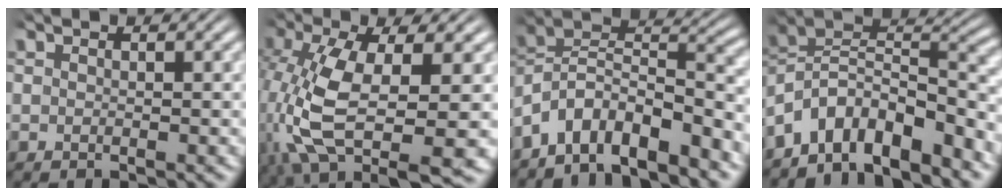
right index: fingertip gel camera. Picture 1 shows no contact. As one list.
[{"total": 9.6, "force": [-3.1, 4.8, 7.8], "torque": [-0.198, -0.052, -0.021]}, {"total": 11.5, "force": [-3.7, 8.8, 6.5], "torque": [-0.154, -0.033, -0.063]}, {"total": 12.9, "force": [-3.7, 9.8, 7.6], "torque": [-0.164, -0.031, -0.066]}]